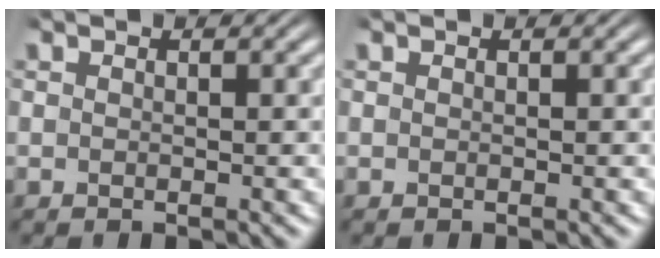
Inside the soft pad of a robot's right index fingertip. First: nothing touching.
{"total": 0.0}